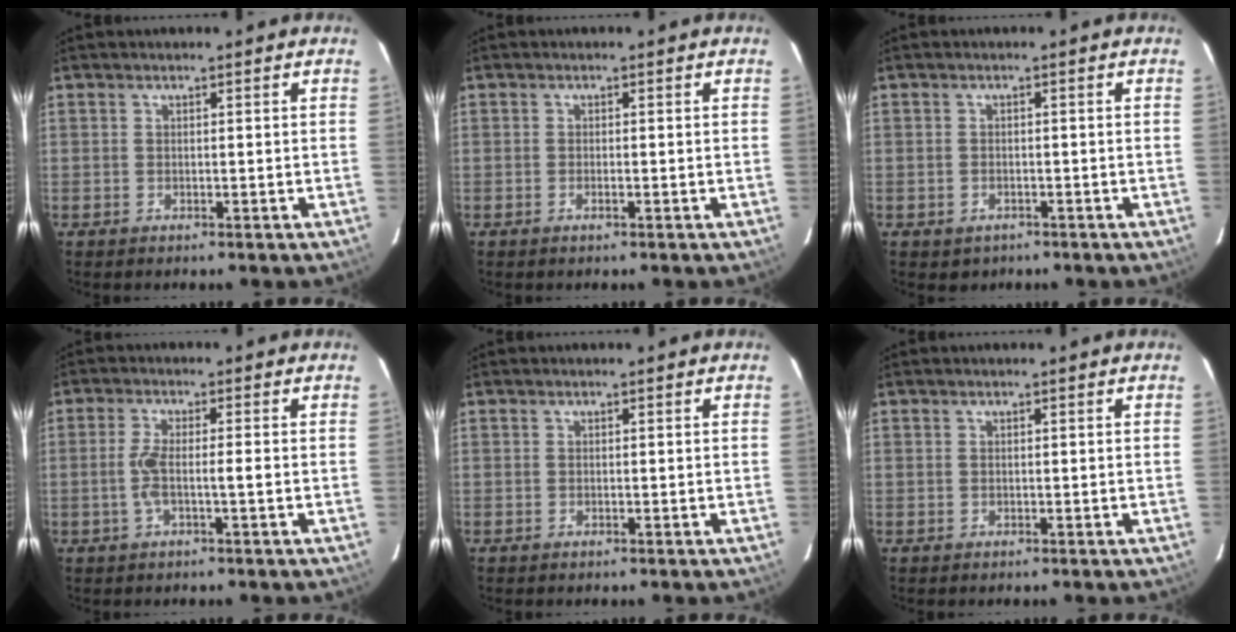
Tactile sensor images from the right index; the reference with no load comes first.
{"total": 0.9, "force": [-0.5, -0.1, 0.7], "torque": [-0.018, -0.002, -0.007]}
{"total": 2.0, "force": [-1.1, 1.6, 0.5], "torque": [-0.008, 0.005, -0.007]}
{"total": 3.9, "force": [-0.9, 0.3, 3.8], "torque": [-0.081, 0.007, -0.016]}
{"total": 0.0}
{"total": 0.0}